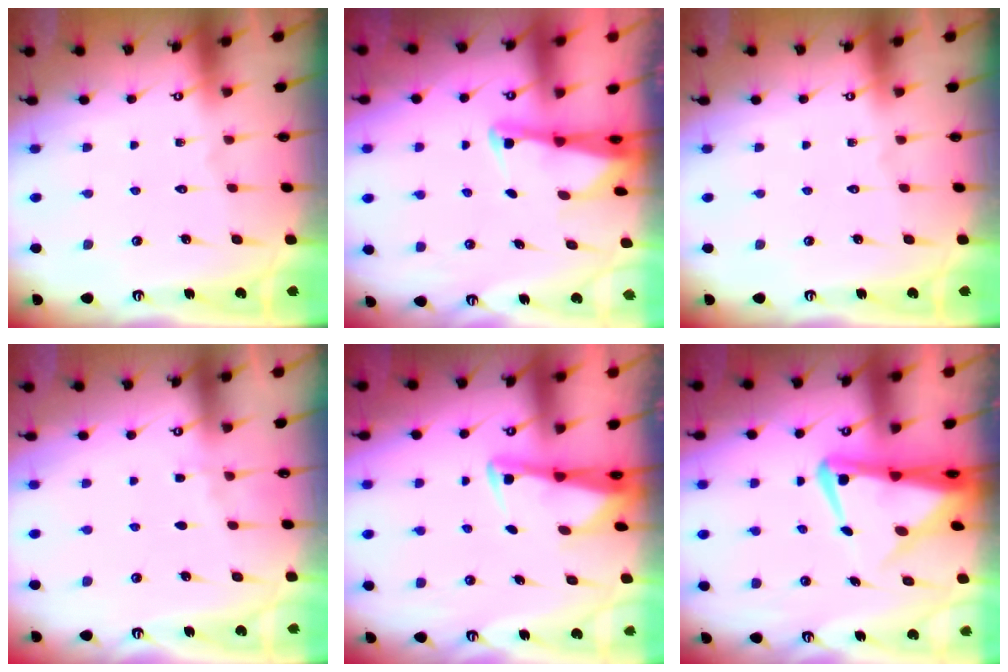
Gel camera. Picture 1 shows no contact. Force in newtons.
{"total": 2.6, "press": 2.6, "slide": 0.2}
{"total": 0.0}
{"total": 2.8, "press": 2.8, "slide": 0.5}
{"total": 2.7, "press": 2.7, "slide": 0.5}
{"total": 6.6, "press": 6.6, "slide": 0.8}